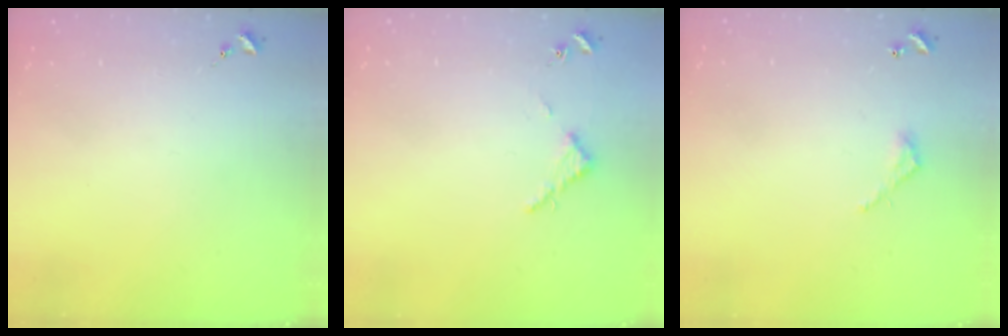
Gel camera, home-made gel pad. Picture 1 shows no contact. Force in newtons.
{"total": 2.8, "press": 2.8, "slide": 0.3}
{"total": 3.9, "press": 3.9, "slide": 0.3}